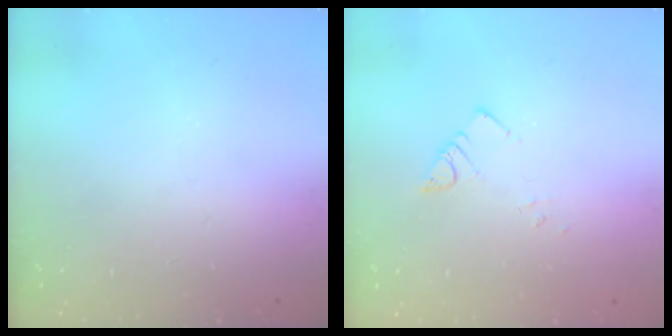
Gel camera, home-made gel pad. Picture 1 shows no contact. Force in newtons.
{"total": 2.5, "press": 2.5, "slide": 0.3}